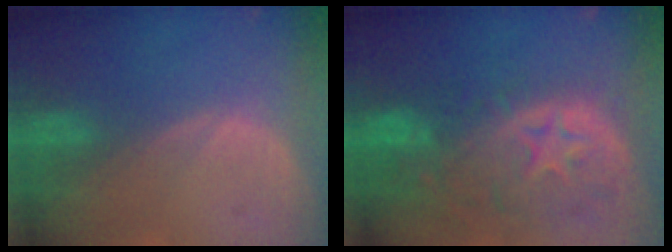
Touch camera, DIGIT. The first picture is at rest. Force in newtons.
{"total": 12.3, "press": 10.5, "slide": 6.5}